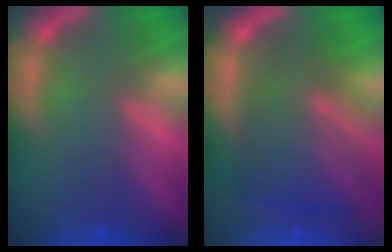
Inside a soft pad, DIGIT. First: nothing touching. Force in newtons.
{"total": 7.6}